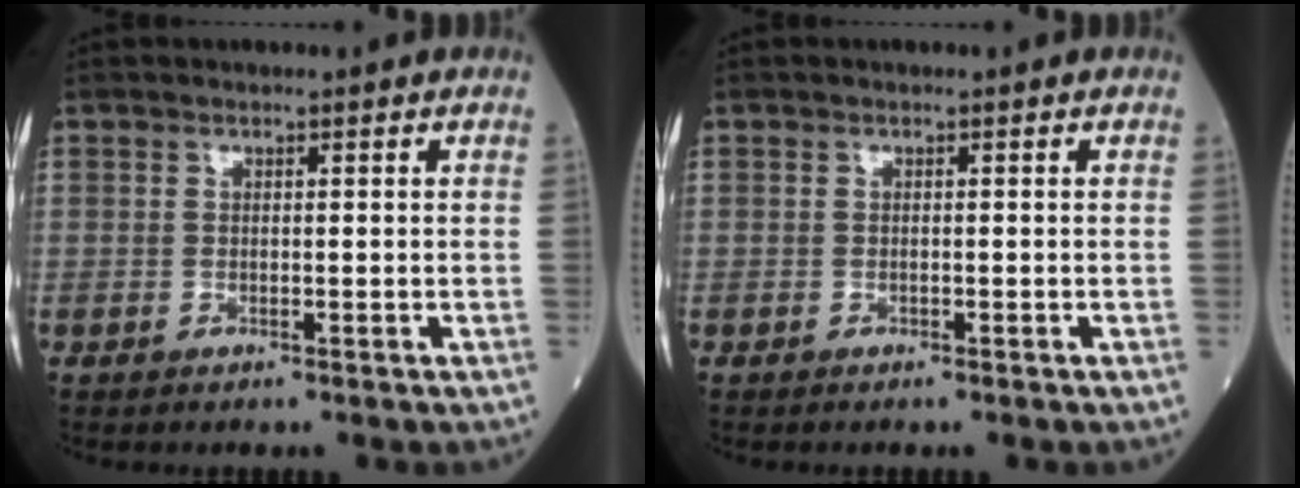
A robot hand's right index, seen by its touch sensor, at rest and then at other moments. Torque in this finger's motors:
{"motor_torque": [-0.07, -0.04, -0.01, 0.01]}